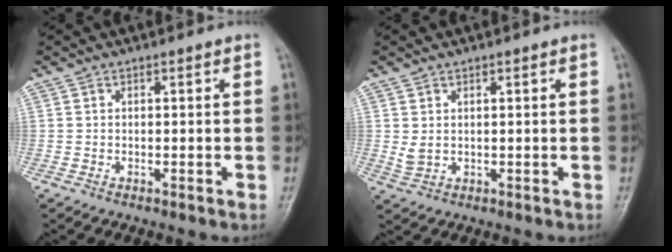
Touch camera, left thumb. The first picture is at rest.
{"total": 2.7, "force": [0.9, 1.6, 2.0], "torque": [-0.036, -0.001, 0.025]}